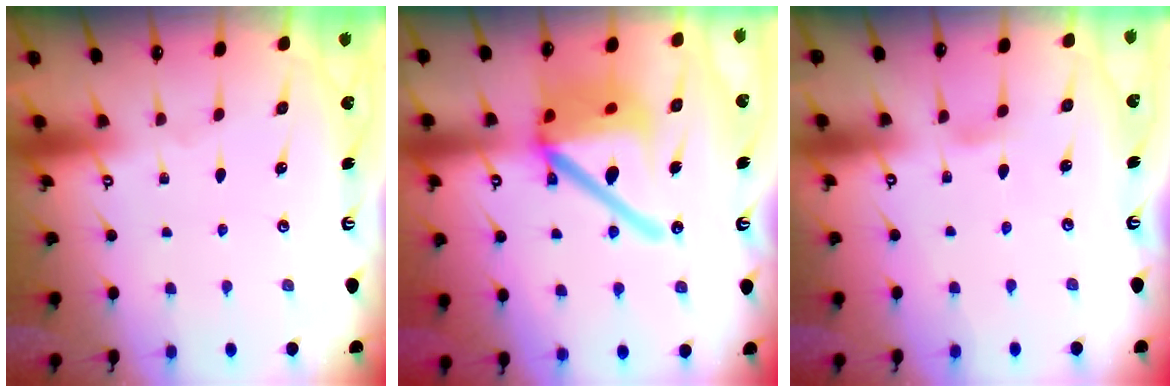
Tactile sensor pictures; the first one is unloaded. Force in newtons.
{"total": 20.7, "press": 20.6, "slide": 2.6}
{"total": 2.8, "press": 2.7, "slide": 0.5}